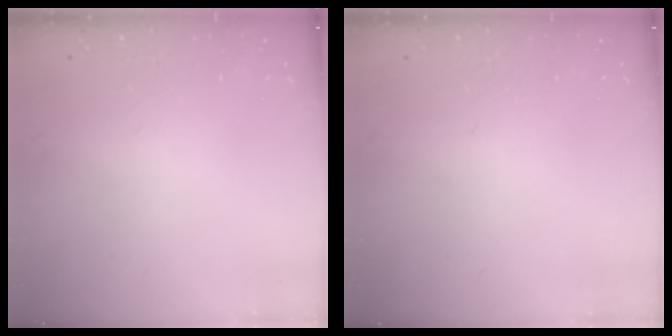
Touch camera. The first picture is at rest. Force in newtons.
{"total": 0.0}